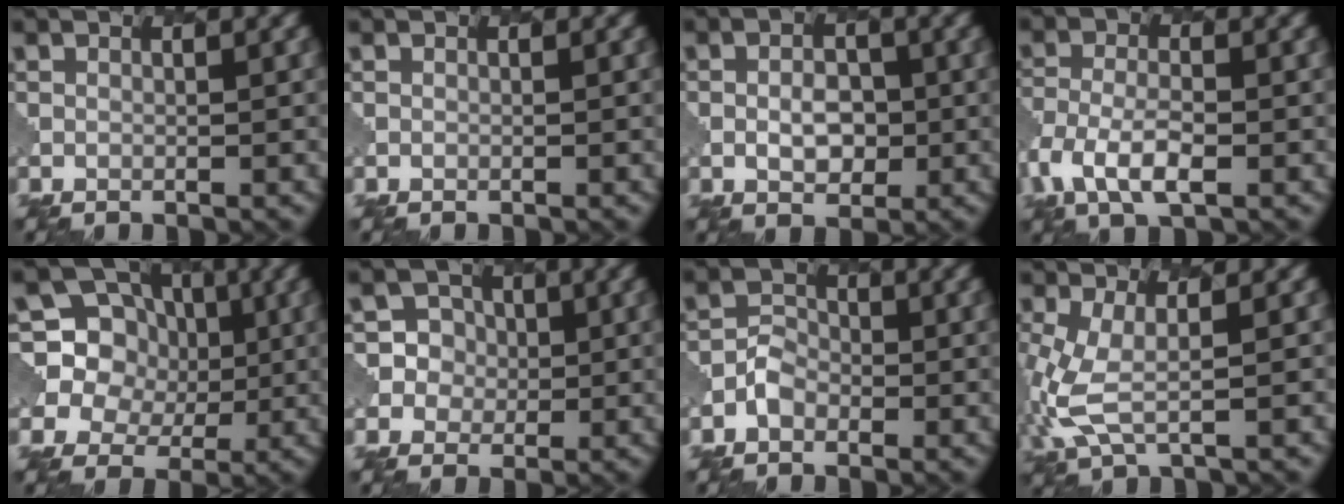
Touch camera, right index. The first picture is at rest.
{"total": 0.0}
{"total": 2.4, "force": [-0.3, 1.7, 1.7], "torque": [-0.028, -0.001, -0.002]}
{"total": 4.8, "force": [-2.2, 2.6, 3.4], "torque": [-0.076, -0.009, -0.044]}
{"total": 10.2, "force": [2.3, 9.4, 3.1], "torque": [-0.106, 0.032, 0.028]}
{"total": 4.5, "force": [-0.5, 4.4, 0.4], "torque": [0.007, 0.020, -0.021]}
{"total": 1.8, "force": [-1.0, 1.4, 0.4], "torque": [-0.008, 0.005, -0.020]}
{"total": 3.8, "force": [-0.5, 1.6, 3.4], "torque": [-0.109, -0.010, -0.009]}